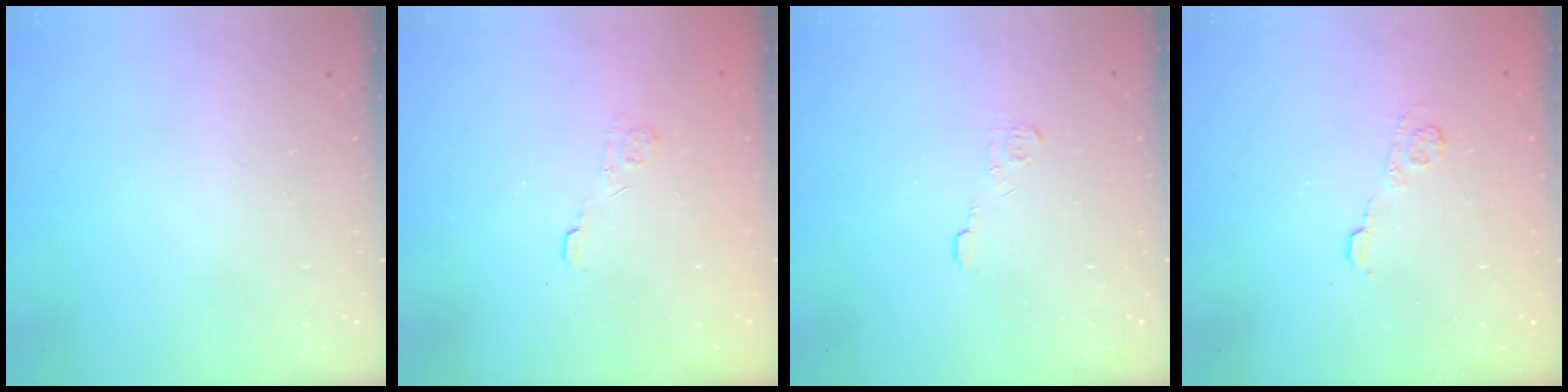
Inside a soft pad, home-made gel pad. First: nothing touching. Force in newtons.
{"total": 2.8, "press": 2.4, "slide": 1.5}
{"total": 5.0, "press": 4.9, "slide": 0.7}
{"total": 5.0, "press": 4.8, "slide": 1.4}